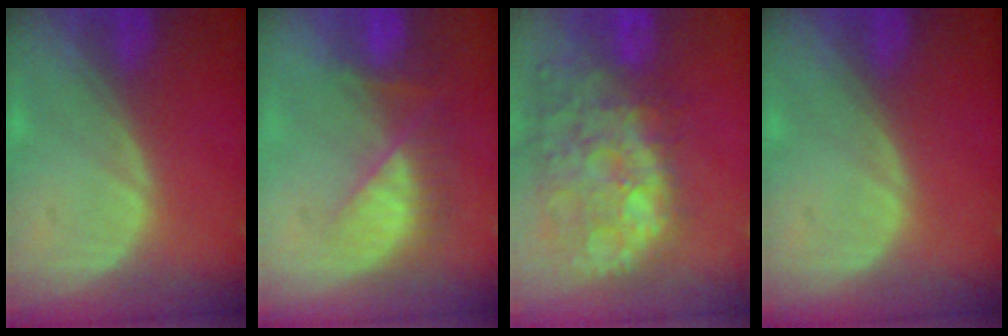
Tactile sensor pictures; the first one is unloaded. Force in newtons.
{"total": 7.5, "press": 6.7, "slide": 3.4}
{"total": 14.4, "press": 11.7, "slide": 8.4}
{"total": 0.0}